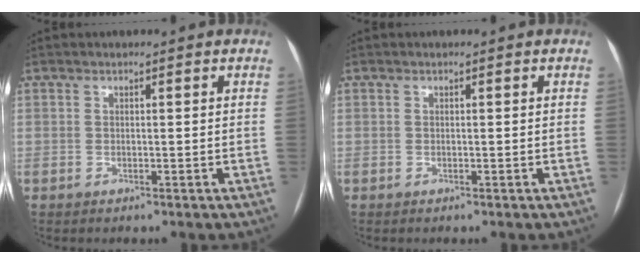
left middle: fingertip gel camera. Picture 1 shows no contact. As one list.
[{"total": 0.0}]